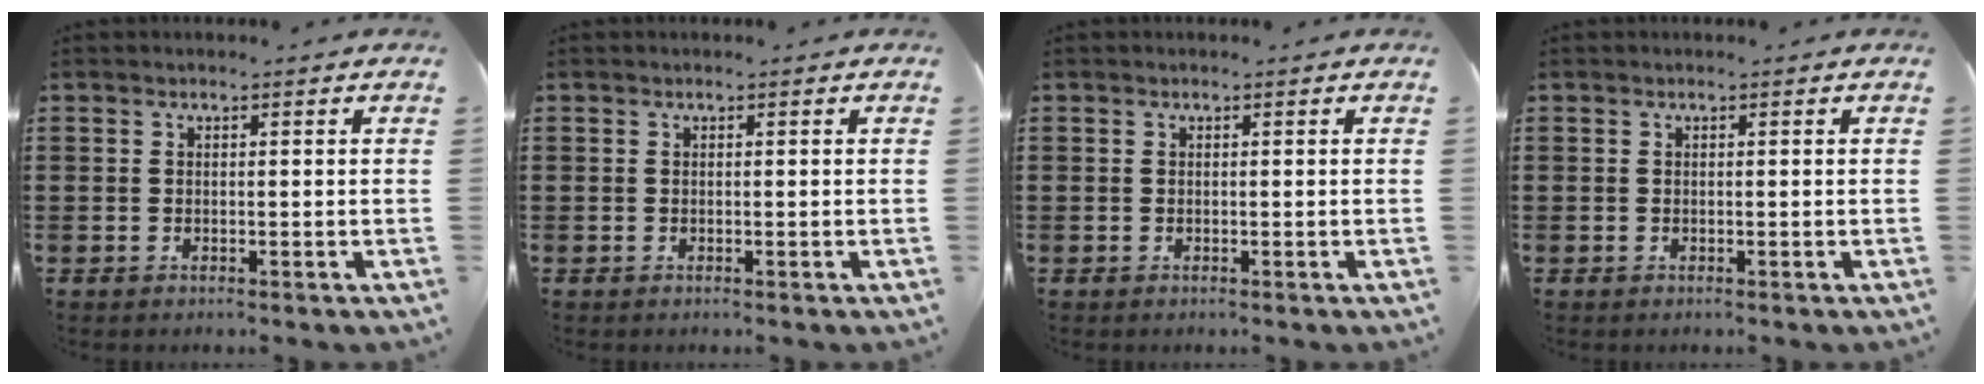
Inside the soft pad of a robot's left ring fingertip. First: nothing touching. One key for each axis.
{"total": 0.0}
{"total": 0.0}
{"total": 0.0}